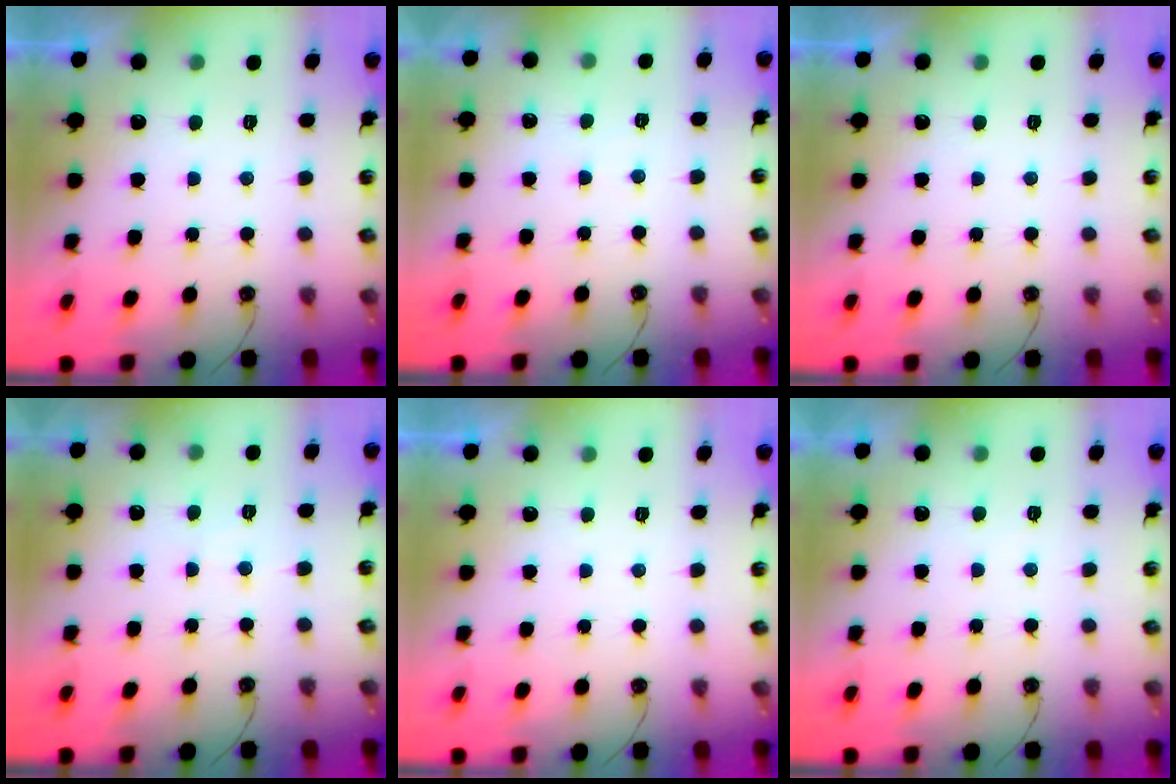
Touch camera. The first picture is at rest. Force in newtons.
{"total": 2.5, "press": 2.4, "slide": 0.4}
{"total": 0.0}
{"total": 3.8, "press": 3.8, "slide": 0.4}
{"total": 0.0}
{"total": 2.9, "press": 2.9, "slide": 0.4}